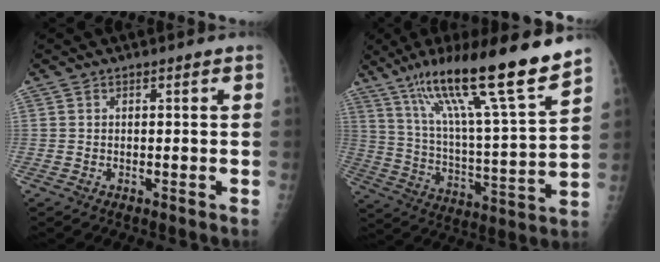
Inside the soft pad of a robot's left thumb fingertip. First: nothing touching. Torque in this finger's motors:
{"motor_torque": [0.90, 0.62, 1.52, -1.24, 0.19]}